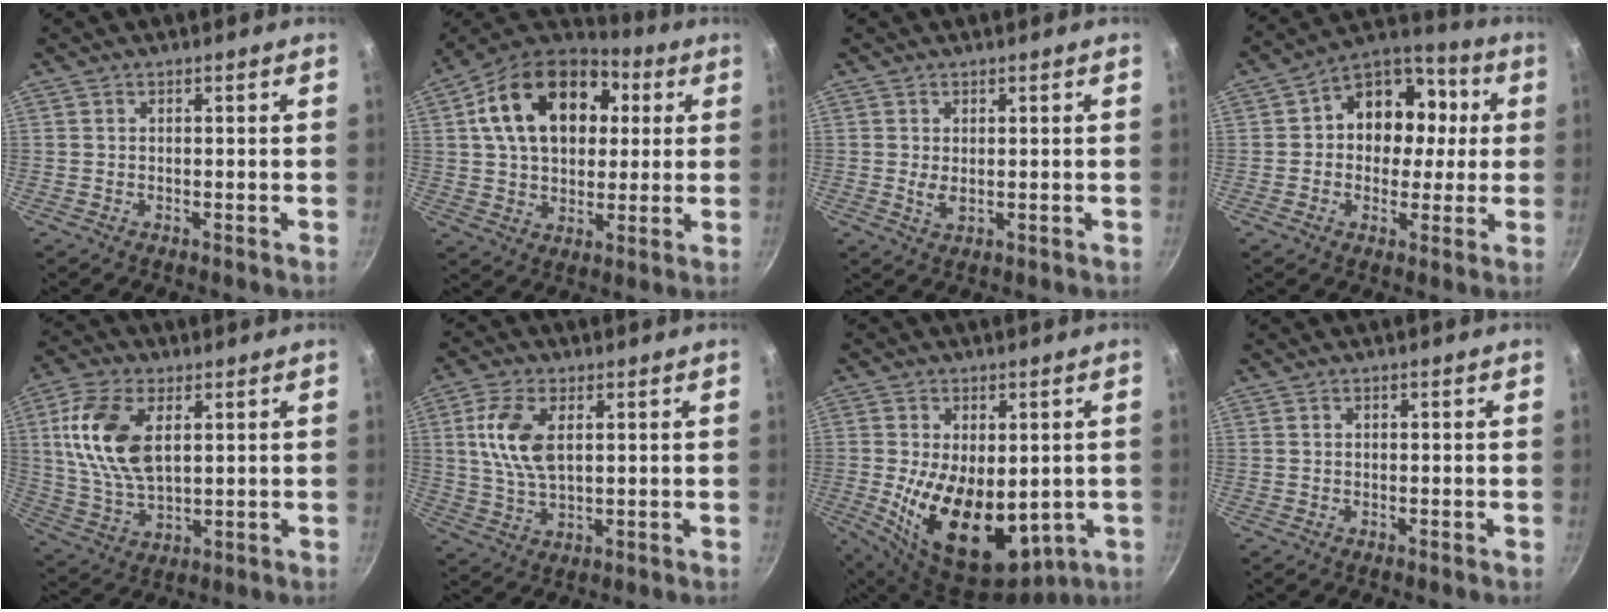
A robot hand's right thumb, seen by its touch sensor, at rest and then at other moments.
{"total": 21.9, "force": [5.7, 14.9, 15.0], "torque": [-0.227, 0.016, 0.083]}
{"total": 2.2, "force": [0.3, 1.1, 1.8], "torque": [-0.034, -0.009, 0.008]}
{"total": 14.4, "force": [1.5, 11.6, 8.4], "torque": [-0.074, 0.030, 0.006]}
{"total": 14.3, "force": [3.7, 8.0, 11.3], "torque": [-0.215, -0.009, 0.076]}
{"total": 9.6, "force": [2.3, 5.1, 7.9], "torque": [-0.154, -0.004, 0.046]}
{"total": 17.8, "force": [-1.6, 10.6, 14.3], "torque": [-0.232, -0.027, 0.000]}
{"total": 0.0}